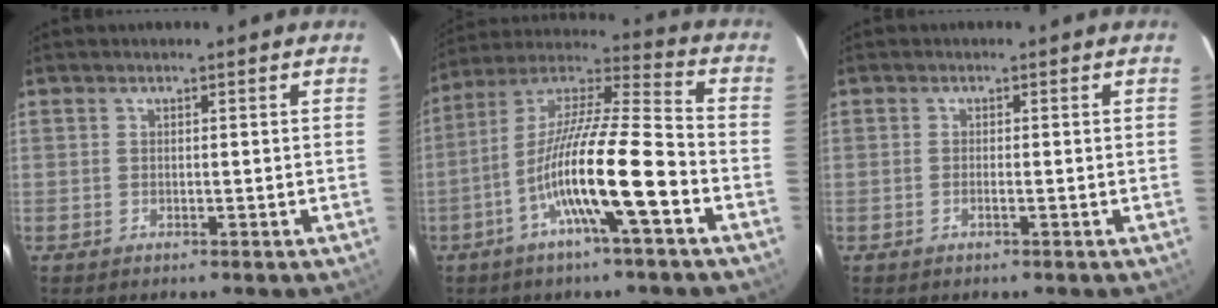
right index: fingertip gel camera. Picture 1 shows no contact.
{"total": 16.0, "force": [-5.8, 0.8, 14.9], "torque": [-0.278, 0.006, -0.110]}
{"total": 0.7, "force": [-0.3, 0.0, 0.7], "torque": [-0.014, 0.000, -0.006]}